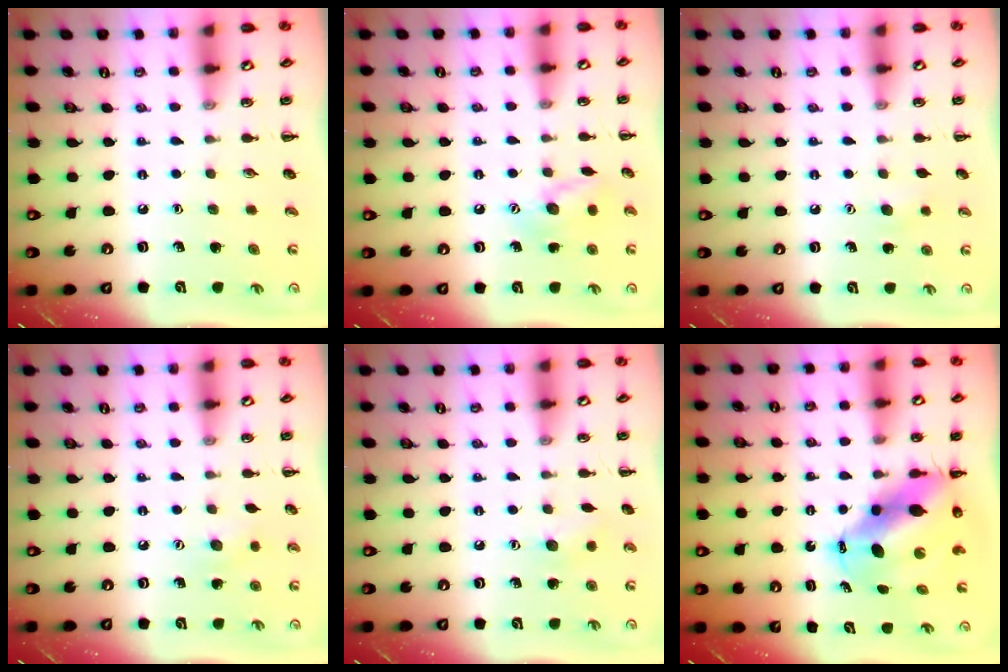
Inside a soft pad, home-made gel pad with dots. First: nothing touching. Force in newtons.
{"total": 9.8, "press": 9.7, "slide": 0.6}
{"total": 6.1, "press": 5.9, "slide": 1.3}
{"total": 6.3, "press": 6.1, "slide": 1.6}
{"total": 5.8, "press": 5.6, "slide": 1.5}
{"total": 11.0, "press": 10.6, "slide": 3.1}